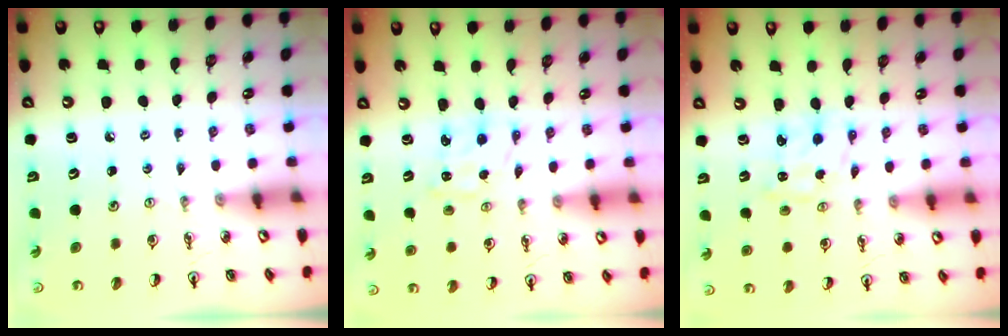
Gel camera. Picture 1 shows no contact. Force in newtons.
{"total": 1.7, "press": 1.7, "slide": 0.3}
{"total": 1.7, "press": 1.7, "slide": 0.1}